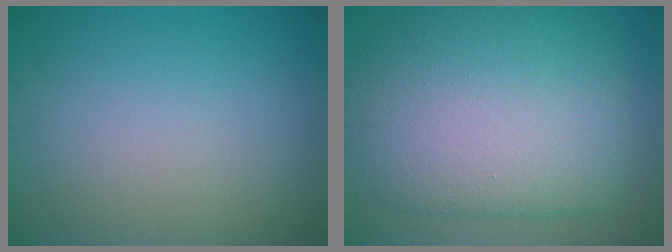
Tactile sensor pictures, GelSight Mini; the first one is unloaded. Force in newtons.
{"total": 13.0, "press": 13.0, "slide": 0.3}